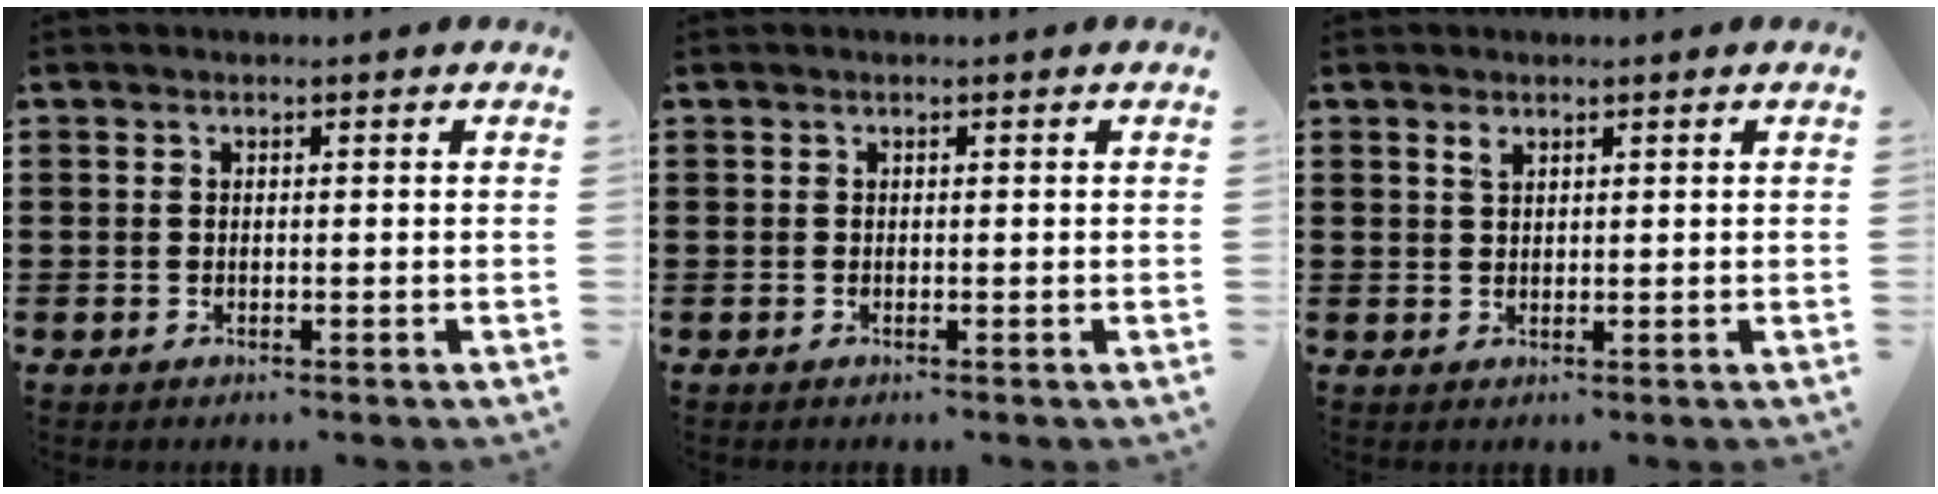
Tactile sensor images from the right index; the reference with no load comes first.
{"total": 0.0}
{"total": 1.2, "force": [0.9, 0.6, 0.6], "torque": [-0.015, 0.003, 0.016]}